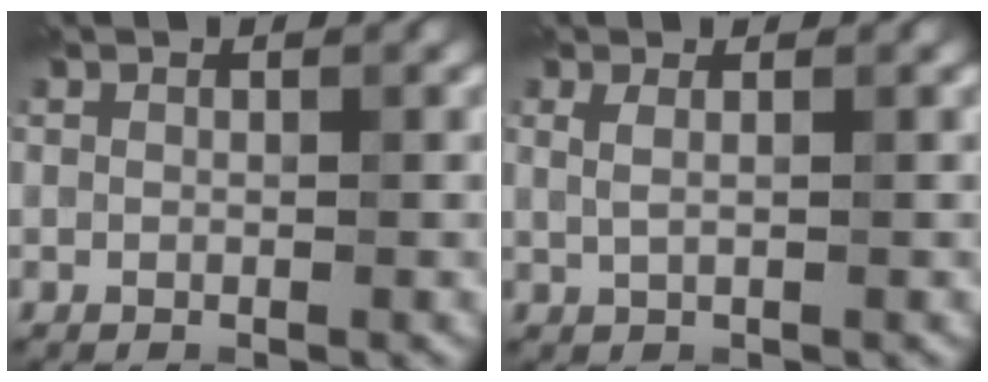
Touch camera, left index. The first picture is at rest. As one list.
[{"total": 1.1, "force": [0.4, 0.4, 0.9], "torque": [-0.015, 0.003, 0.006]}]